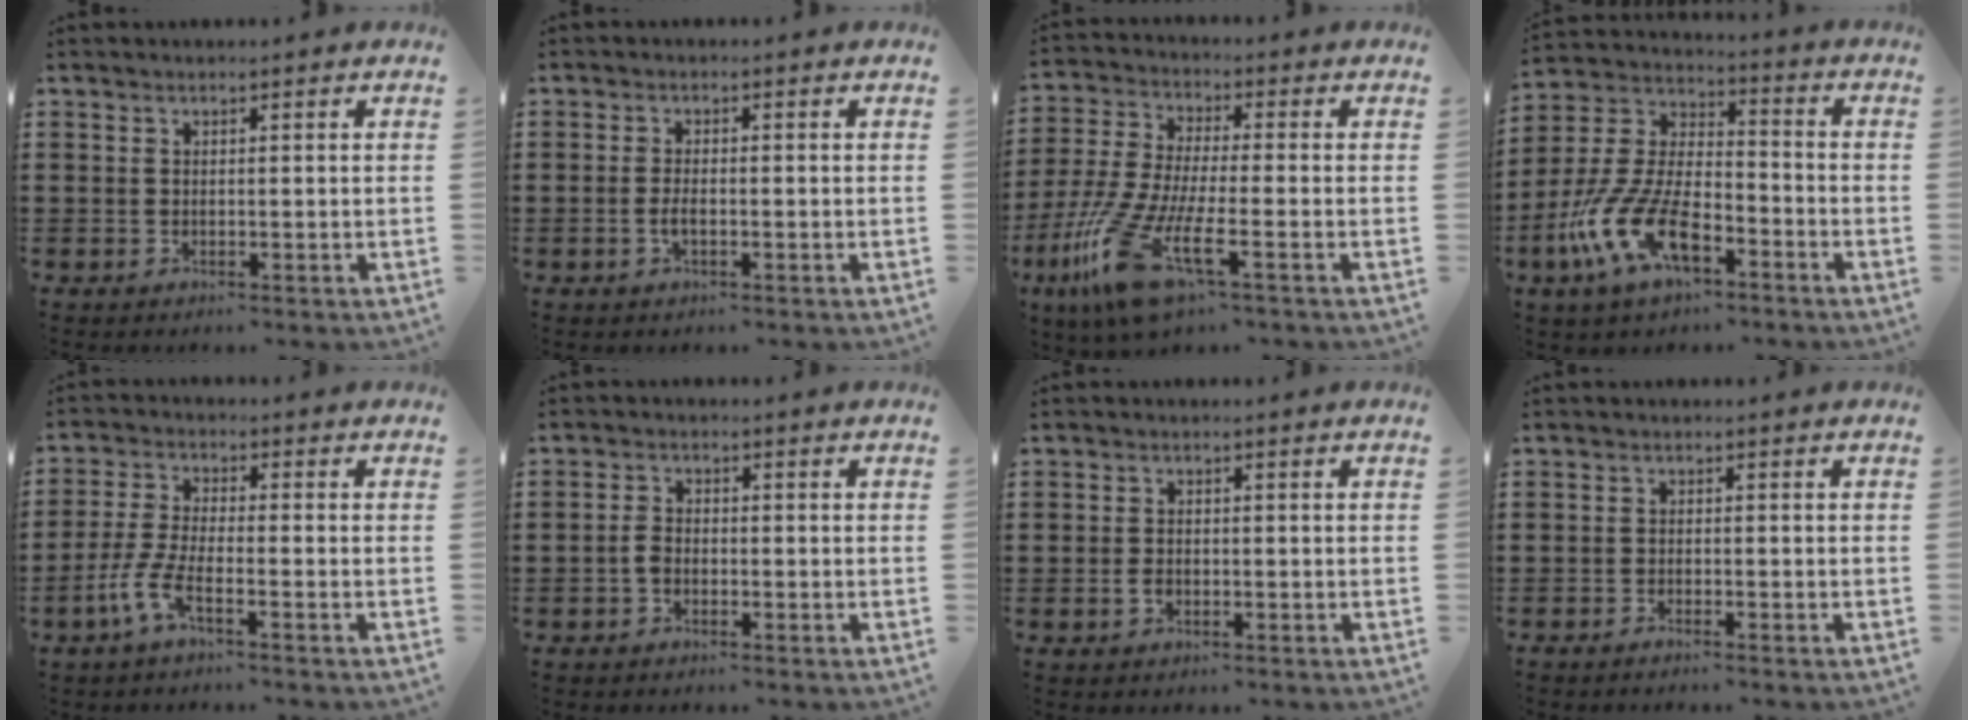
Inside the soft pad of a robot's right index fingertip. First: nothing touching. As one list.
[{"total": 1.9, "force": [-0.6, 0.5, 1.7], "torque": [-0.039, -0.004, -0.012]}, {"total": 12.9, "force": [-6.7, 2.2, 10.8], "torque": [-0.258, -0.022, -0.130]}, {"total": 12.8, "force": [-7.0, 5.2, 9.4], "torque": [-0.230, -0.003, -0.141]}, {"total": 4.9, "force": [-3.0, 0.9, 3.8], "torque": [-0.107, -0.015, -0.064]}, {"total": 2.0, "force": [-0.7, 1.2, 1.4], "torque": [-0.044, -0.003, -0.019]}, {"total": 1.3, "force": [-0.5, 0.8, 1.0], "torque": [-0.020, -0.001, -0.008]}, {"total": 0.9, "force": [-0.9, -0.1, 0.0], "torque": [-0.003, 0.000, -0.018]}]